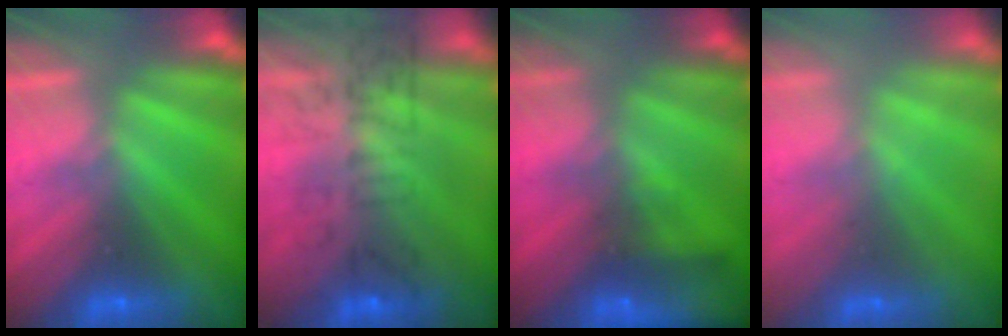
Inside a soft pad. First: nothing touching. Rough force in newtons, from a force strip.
{"total": 9.9}
{"total": 11.7}
{"total": 2.2}